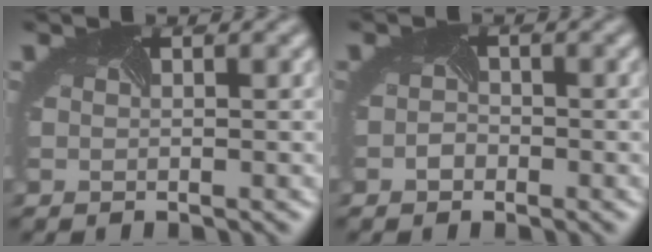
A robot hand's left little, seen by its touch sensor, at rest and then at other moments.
{"total": 0.8, "force": [-0.6, 0.5, -0.4], "torque": [-0.006, 0.003, -0.015]}